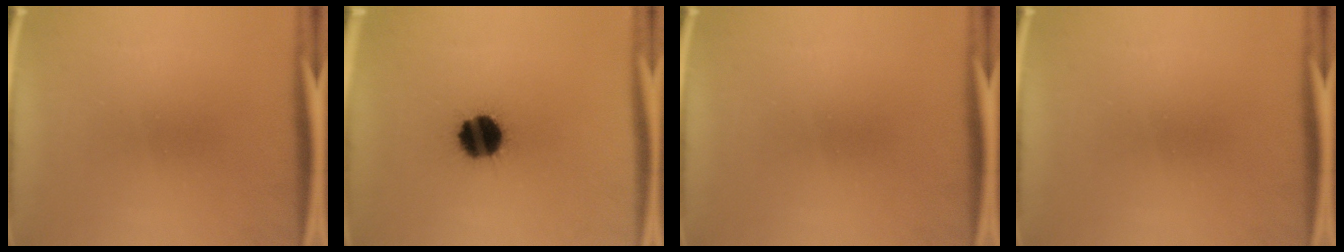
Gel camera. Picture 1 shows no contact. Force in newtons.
{"total": 13.7}
{"total": 0.0}
{"total": 0.0}